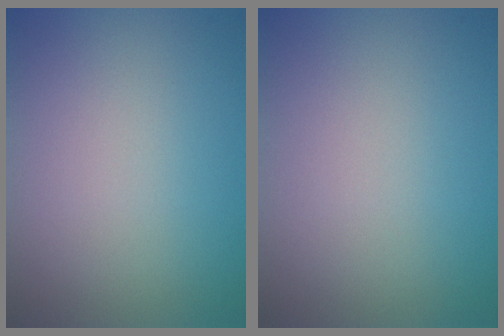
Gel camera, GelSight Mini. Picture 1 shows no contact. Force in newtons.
{"total": 0.0}